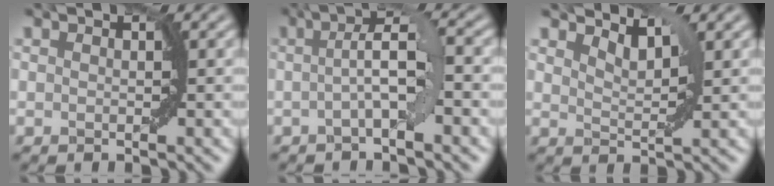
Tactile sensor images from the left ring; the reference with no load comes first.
{"total": 3.8, "force": [-0.3, 0.5, 3.8], "torque": [-0.066, 0.012, -0.012]}
{"total": 2.3, "force": [2.1, 0.3, 0.9], "torque": [-0.019, -0.005, 0.034]}